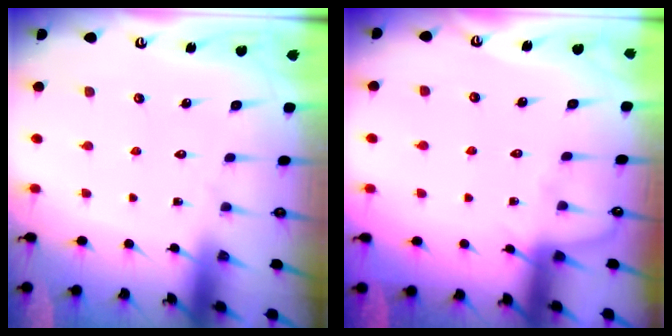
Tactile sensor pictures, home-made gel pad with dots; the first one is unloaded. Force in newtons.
{"total": 3.6, "press": 3.6, "slide": 0.6}